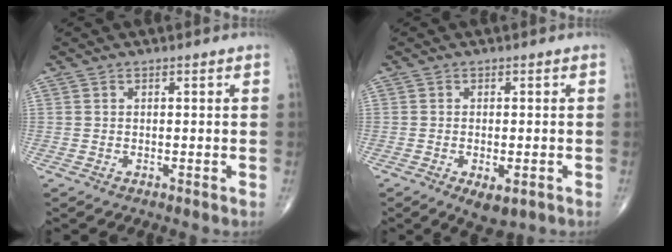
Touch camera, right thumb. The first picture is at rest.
{"total": 4.6, "force": [-1.8, 2.0, 3.7], "torque": [-0.055, -0.004, -0.020]}